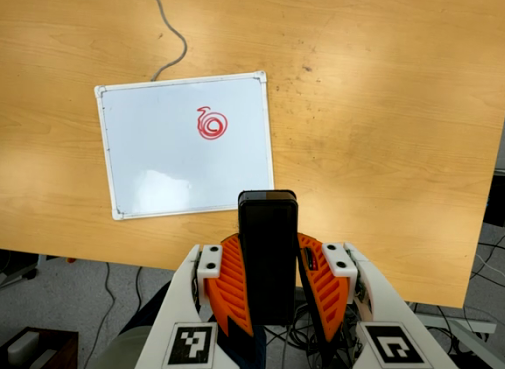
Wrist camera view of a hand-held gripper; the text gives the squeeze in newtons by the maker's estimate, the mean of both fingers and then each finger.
{"total": 8.6, "left": 7.5, "right": 9.8}